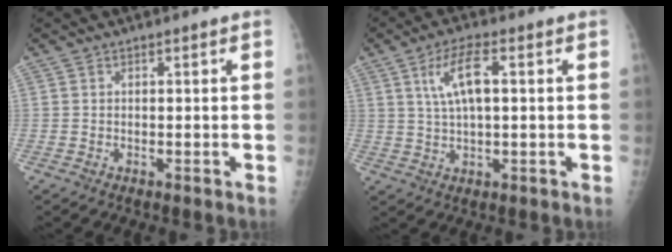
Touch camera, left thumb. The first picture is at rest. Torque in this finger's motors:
{"motor_torque": [-0.09, 0.40, 0.76, -0.15, 0.08]}